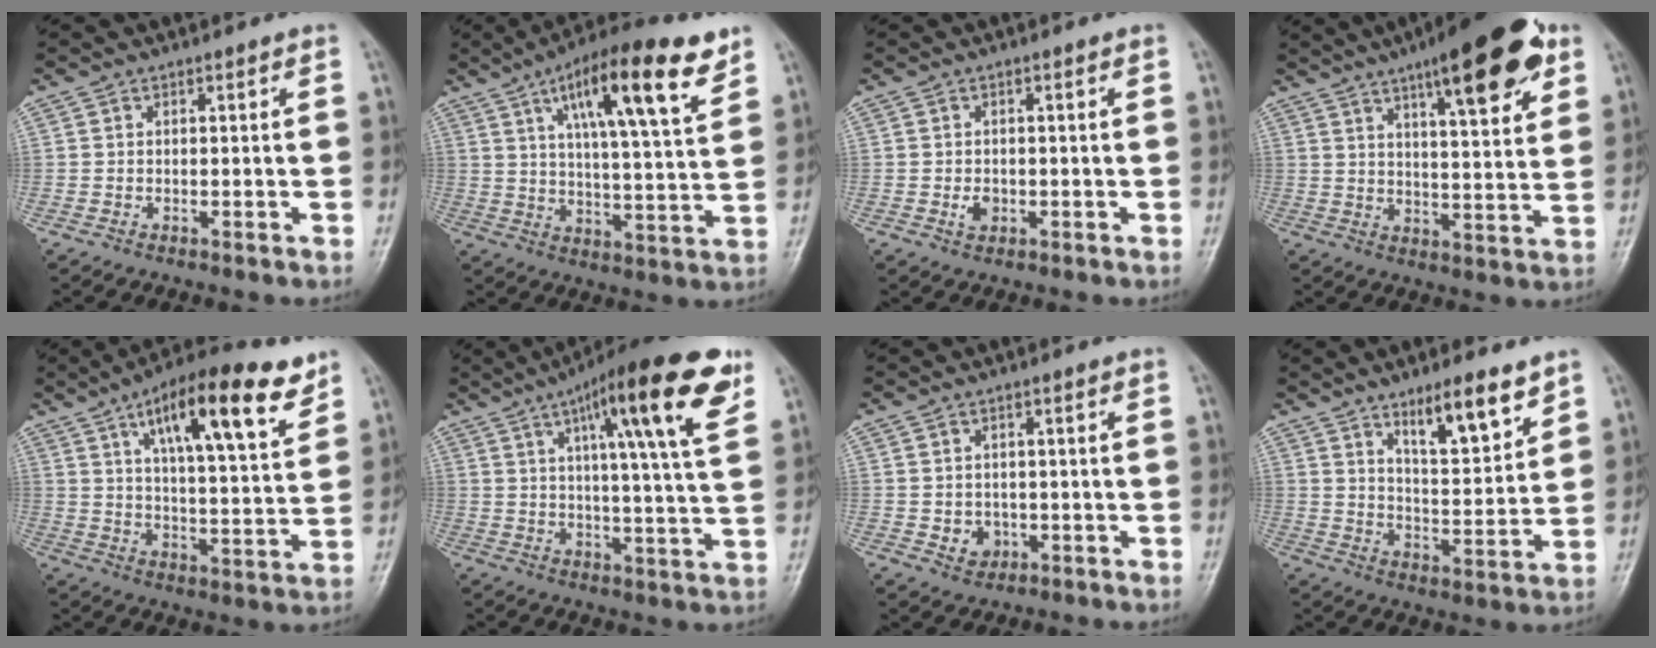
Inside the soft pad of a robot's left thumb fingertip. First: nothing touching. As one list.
[{"total": 18.9, "force": [10.0, 4.5, 15.3], "torque": [-0.221, -0.028, 0.156]}, {"total": 2.1, "force": [-0.5, 1.6, 1.2], "torque": [-0.017, 0.001, -0.006]}, {"total": 18.8, "force": [10.2, 5.1, 14.9], "torque": [-0.186, -0.031, 0.146]}, {"total": 19.0, "force": [10.5, 5.6, 14.8], "torque": [-0.202, -0.034, 0.163]}, {"total": 19.1, "force": [9.3, 3.1, 16.4], "torque": [-0.226, -0.020, 0.130]}, {"total": 3.5, "force": [-0.7, 3.1, 1.5], "torque": [-0.009, 0.002, -0.002]}, {"total": 11.1, "force": [7.3, 2.9, 7.8], "torque": [-0.106, -0.051, 0.123]}]